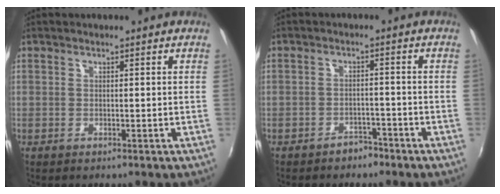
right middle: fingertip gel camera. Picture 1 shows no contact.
{"total": 3.1, "force": [-2.6, 1.7, 0.5], "torque": [-0.012, 0.010, -0.033]}